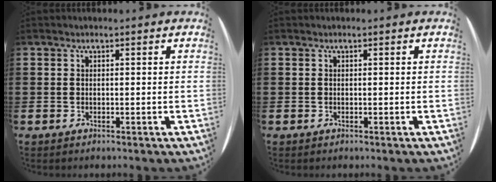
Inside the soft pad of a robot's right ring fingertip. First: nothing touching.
{"total": 0.0}